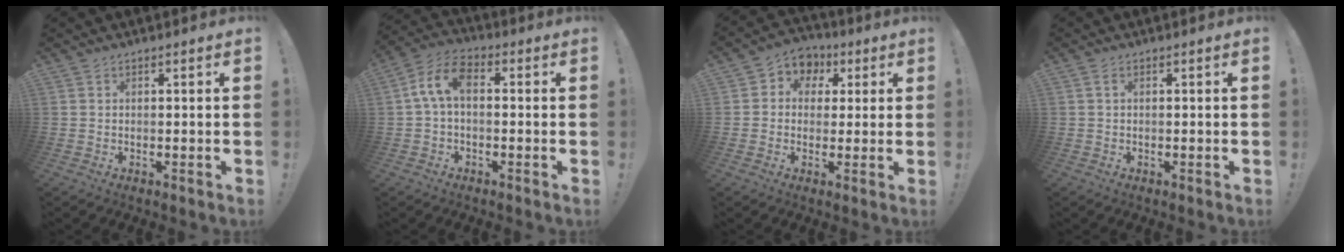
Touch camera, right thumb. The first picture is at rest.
{"total": 8.5, "force": [0.9, 4.9, 6.9], "torque": [-0.150, 0.008, 0.022]}
{"total": 6.3, "force": [0.4, 6.0, 2.0], "torque": [-0.029, 0.004, 0.013]}
{"total": 1.1, "force": [0.3, 0.7, 0.7], "torque": [-0.017, 0.004, 0.005]}